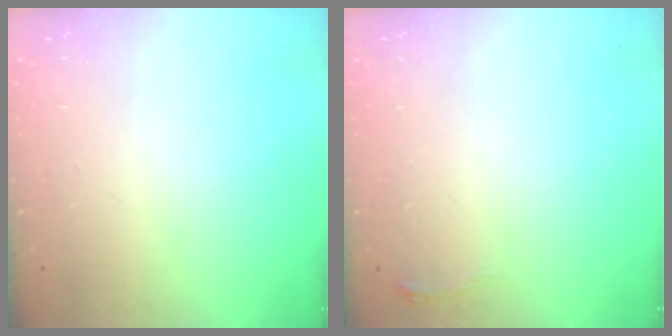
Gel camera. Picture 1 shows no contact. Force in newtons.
{"total": 3.4, "press": 3.4, "slide": 0.5}